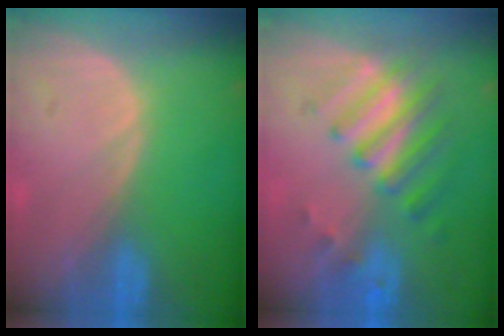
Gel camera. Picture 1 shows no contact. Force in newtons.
{"total": 7.8, "press": 6.9, "slide": 3.6}